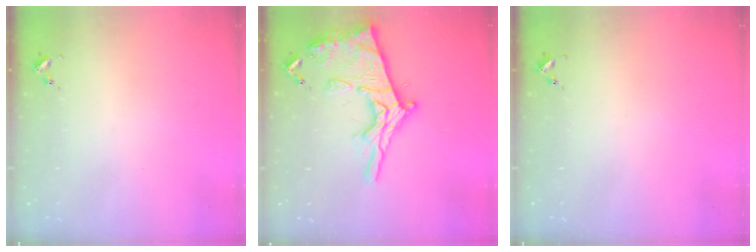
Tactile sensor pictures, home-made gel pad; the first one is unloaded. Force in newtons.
{"total": 21.2, "press": 21.2, "slide": 1.8}
{"total": 0.0}